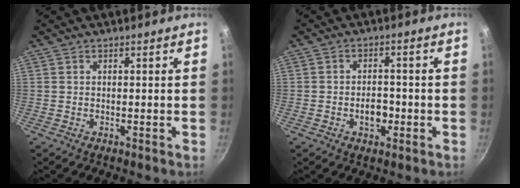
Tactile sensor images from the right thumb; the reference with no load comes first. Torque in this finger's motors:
{"motor_torque": [0.26, 0.27, 0.74, -0.44, 0.16]}